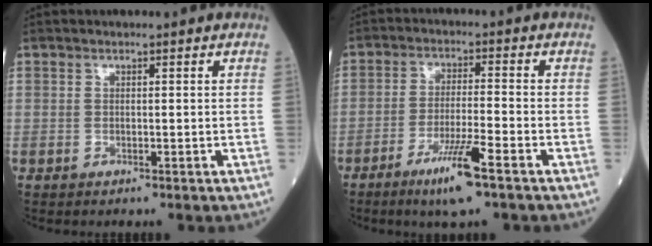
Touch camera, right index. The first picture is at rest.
{"total": 8.0, "force": [-4.8, 0.0, 6.4], "torque": [-0.121, -0.016, -0.085]}